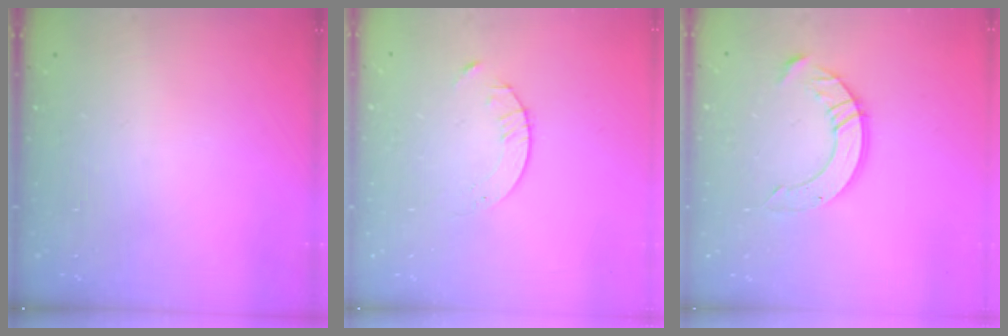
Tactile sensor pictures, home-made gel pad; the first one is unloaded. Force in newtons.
{"total": 4.1, "press": 4.0, "slide": 0.5}
{"total": 10.5, "press": 10.5, "slide": 0.9}